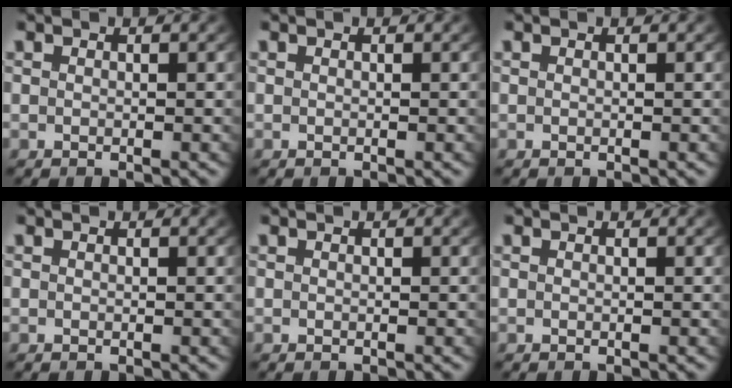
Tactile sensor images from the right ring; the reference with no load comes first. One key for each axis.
{"total": 0.0}
{"total": 0.0}
{"total": 0.0}
{"total": 0.0}
{"total": 0.0}